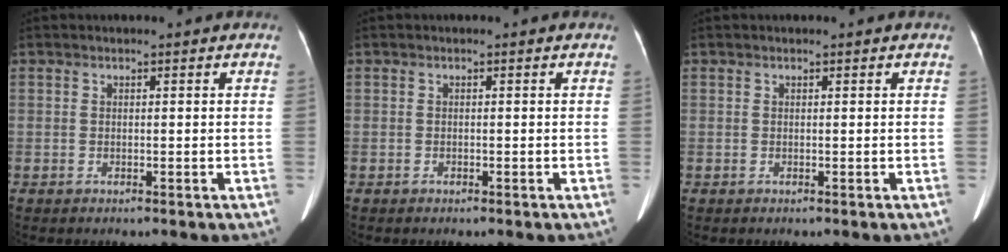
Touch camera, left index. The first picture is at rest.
{"total": 0.0}
{"total": 0.0}